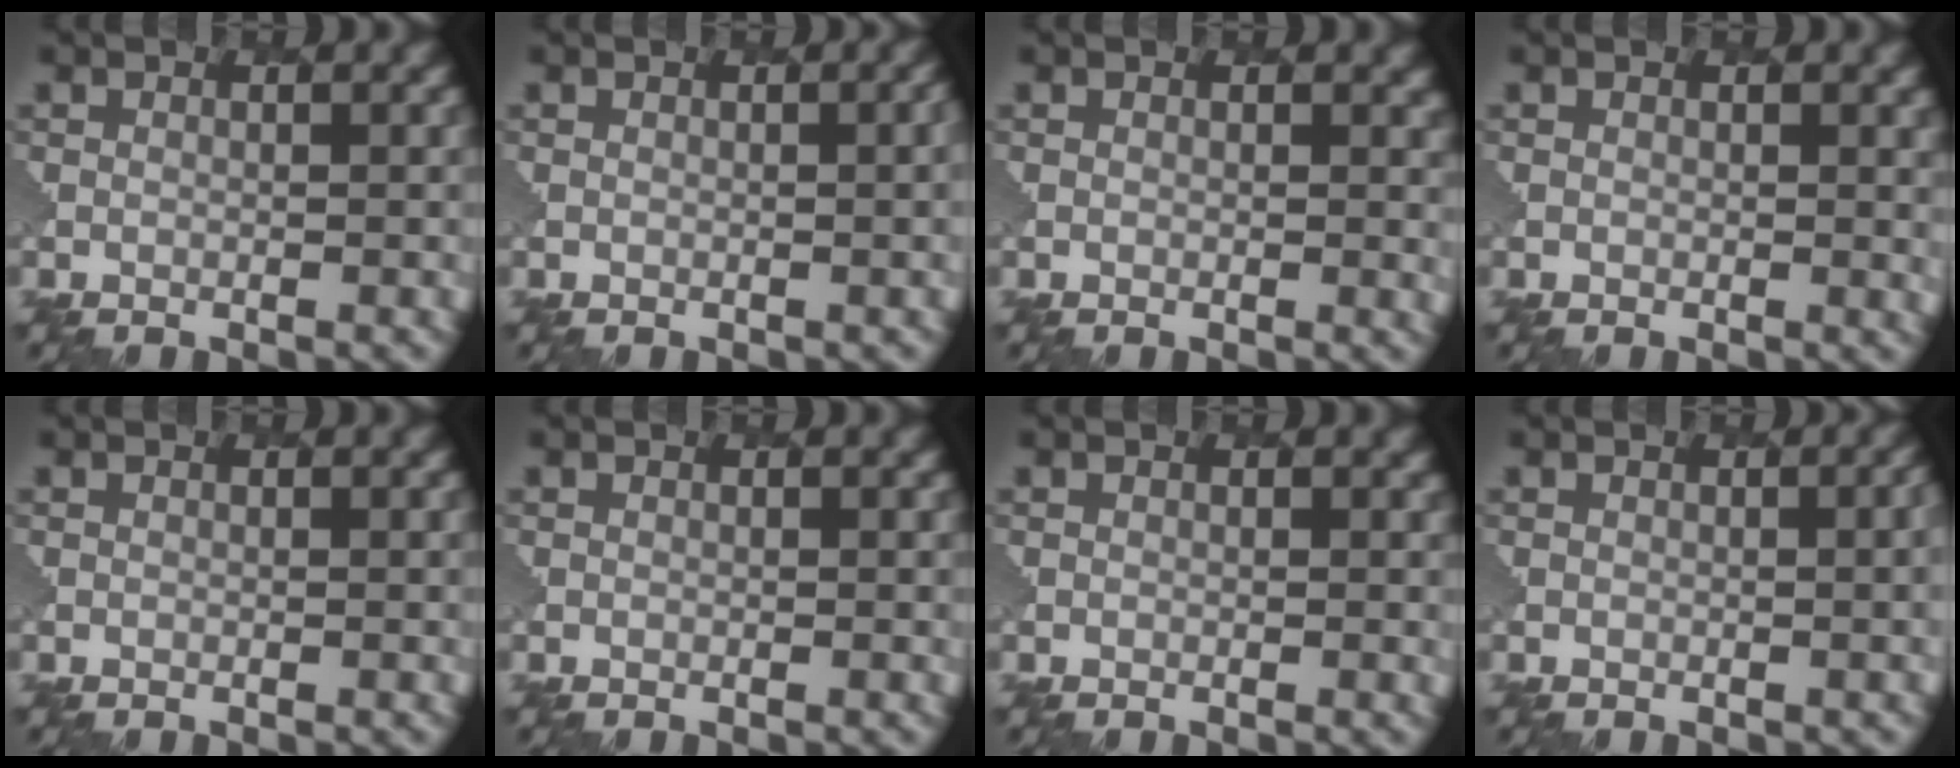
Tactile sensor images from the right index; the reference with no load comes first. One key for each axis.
{"total": 2.6, "fx": 0.2, "fy": 1.2, "fz": 2.3, "tx": 0.000, "ty": 0.010, "tz": -0.003}
{"total": 1.8, "fx": 0.4, "fy": 1.0, "fz": 1.4, "tx": -0.007, "ty": 0.001, "tz": 0.003}
{"total": 1.4, "fx": 0.4, "fy": 0.5, "fz": 1.3, "tx": -0.010, "ty": 0.000, "tz": 0.003}
{"total": 0.0}
{"total": 0.0}
{"total": 0.8, "fx": 0.3, "fy": 0.4, "fz": 0.6, "tx": 0.000, "ty": 0.001, "tz": 0.006}
{"total": 3.3, "fx": 0.2, "fy": 1.5, "fz": 3.0, "tx": -0.009, "ty": 0.010, "tz": -0.002}